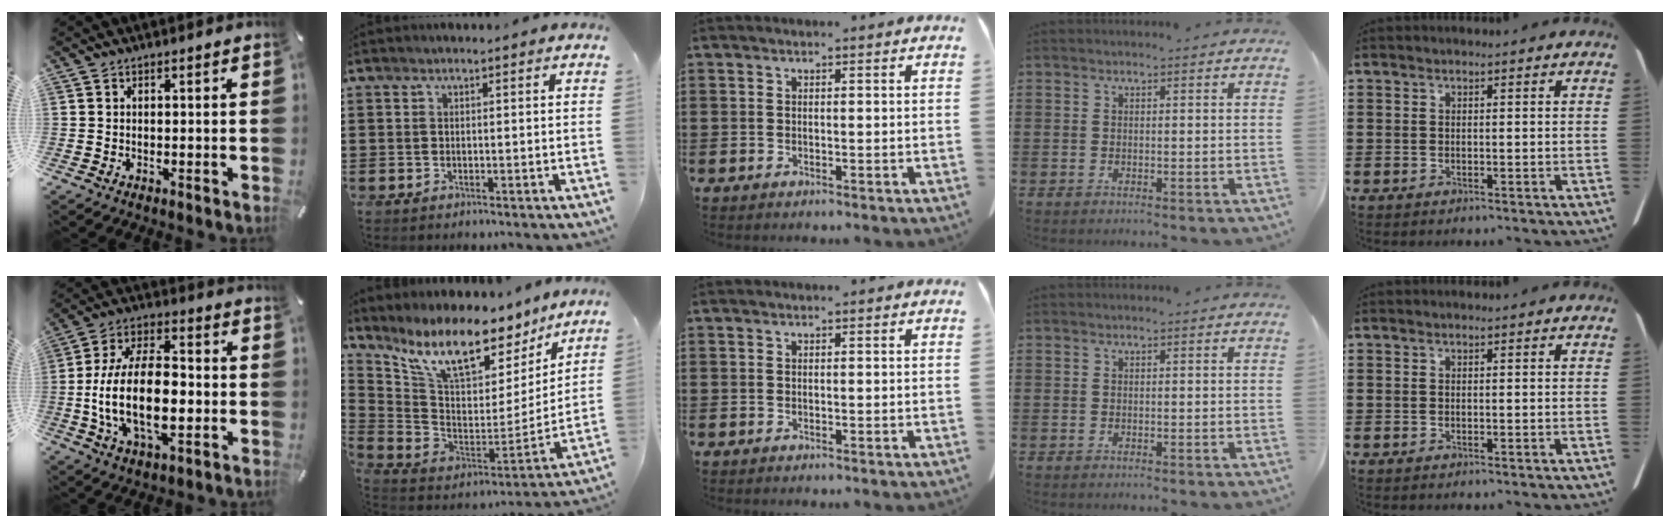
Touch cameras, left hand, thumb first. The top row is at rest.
{"thumb": {"total": 18.0, "force": [-3.4, 9.9, 14.6], "torque": [-0.293, 0.005, -0.060]}, "index": {"total": 11.9, "force": [9.1, 3.6, 6.8], "torque": [-0.166, -0.059, 0.159]}}